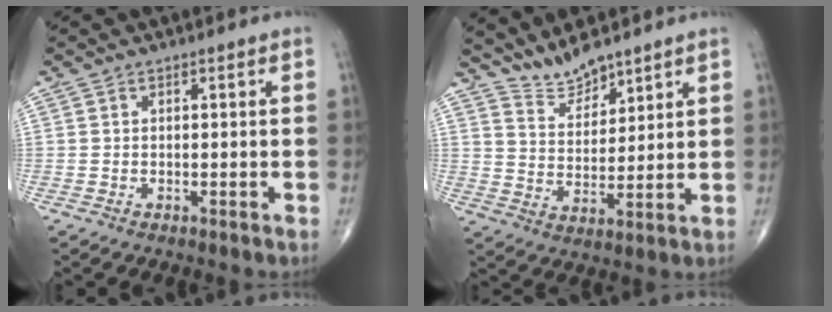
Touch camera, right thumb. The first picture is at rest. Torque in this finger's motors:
{"motor_torque": [-0.50, -0.13, -0.07, 0.29, -0.01]}